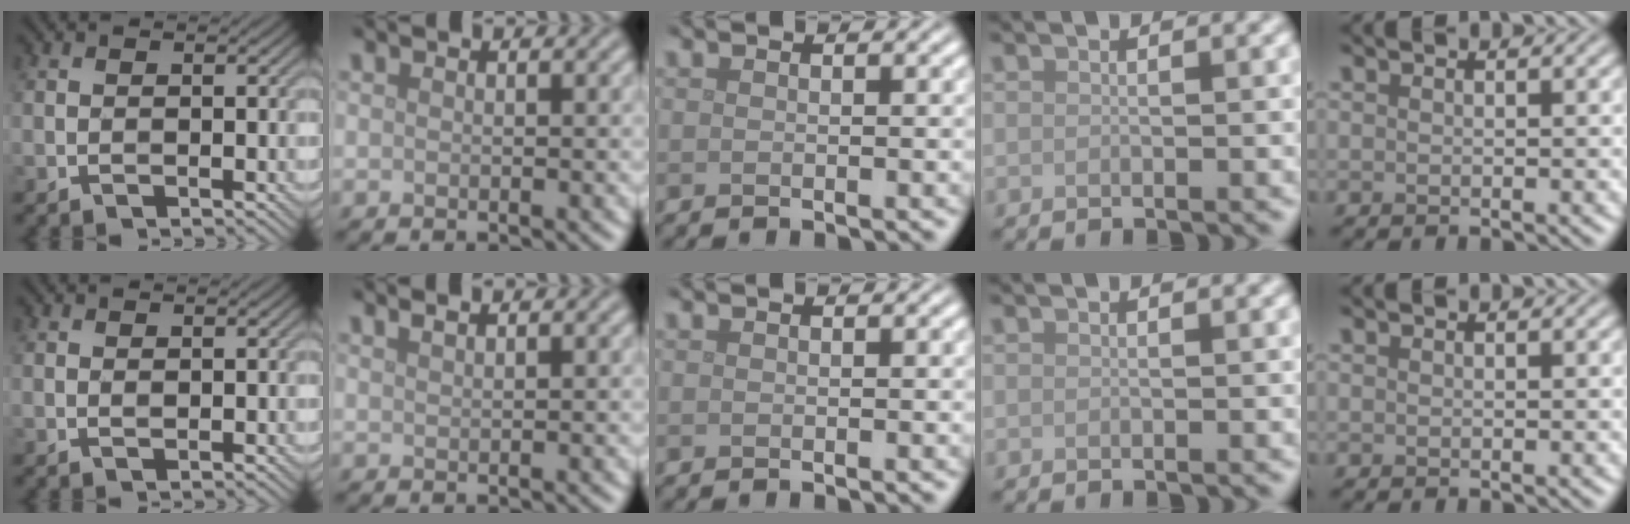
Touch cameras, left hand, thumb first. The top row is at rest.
{"thumb": {"total": 0.5, "force": [0.3, 0.2, 0.4], "torque": [-0.008, -0.002, 0.005]}, "index": {"total": 1.0, "force": [0.8, 0.3, 0.5], "torque": [-0.002, 0.002, 0.009]}}